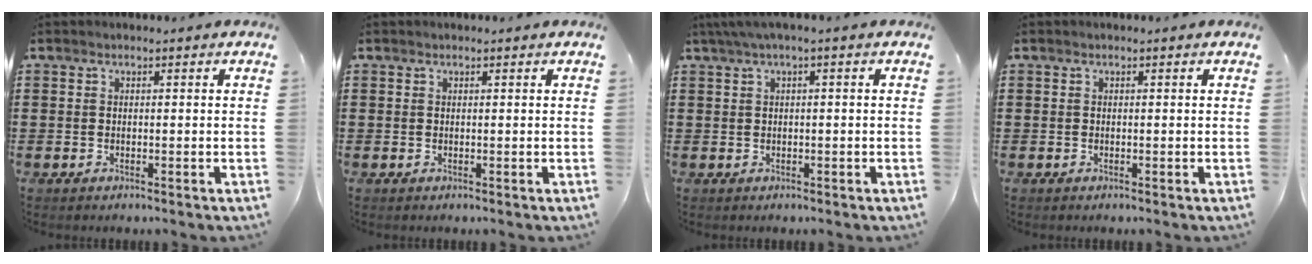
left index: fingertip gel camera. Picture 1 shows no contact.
{"total": 0.0}
{"total": 1.8, "force": [-0.3, 0.1, 1.7], "torque": [-0.027, -0.004, -0.006]}
{"total": 0.0}